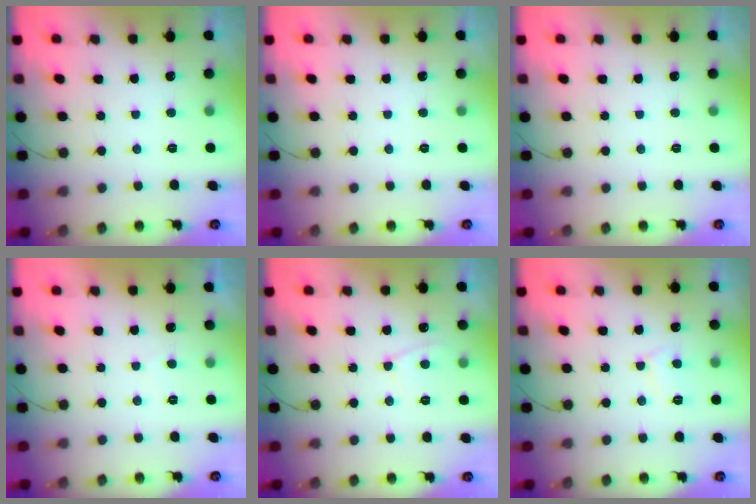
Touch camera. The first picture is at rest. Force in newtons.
{"total": 0.0}
{"total": 0.0}
{"total": 1.0, "press": 0.8, "slide": 0.7}
{"total": 4.0, "press": 4.0, "slide": 0.5}
{"total": 4.8, "press": 4.8, "slide": 0.3}